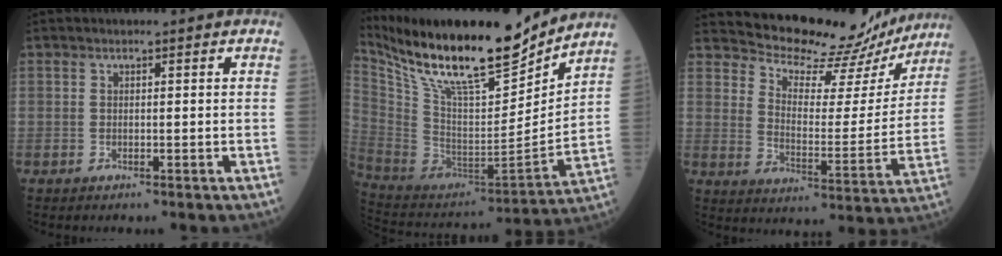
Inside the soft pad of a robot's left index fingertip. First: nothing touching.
{"total": 23.5, "force": [19.0, 4.1, 13.2], "torque": [-0.247, -0.019, 0.331]}
{"total": 17.2, "force": [16.2, 4.7, 3.3], "torque": [-0.040, -0.035, 0.204]}